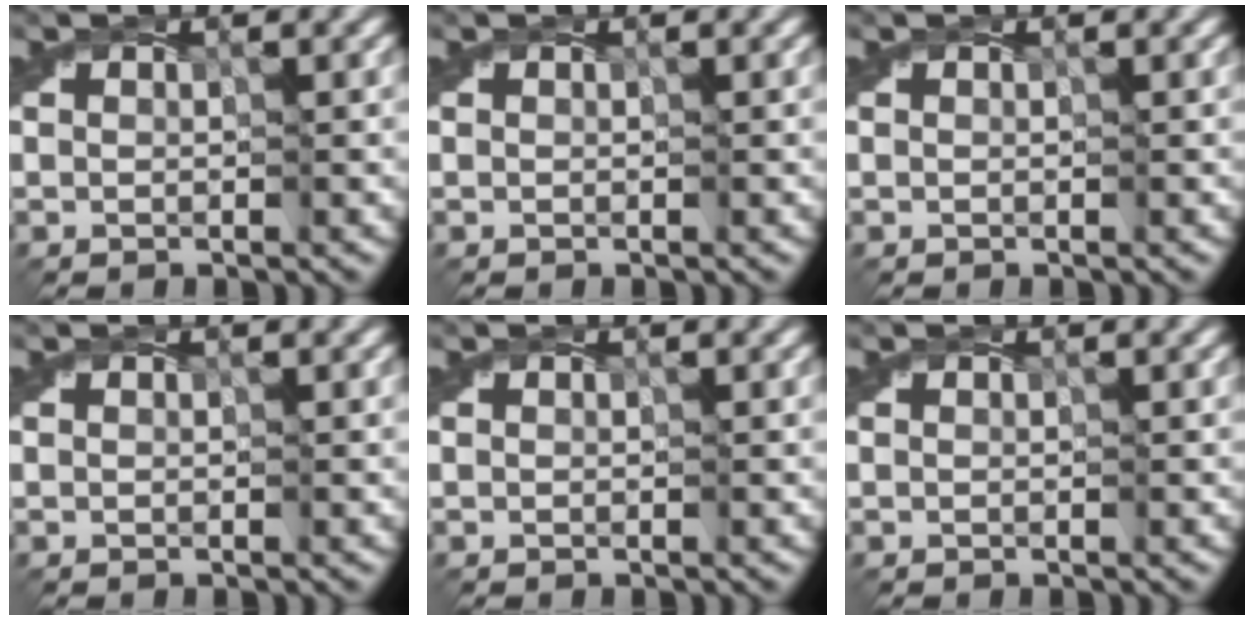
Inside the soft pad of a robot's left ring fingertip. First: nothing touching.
{"total": 0.0}
{"total": 0.0}
{"total": 0.0}
{"total": 0.0}
{"total": 0.0}